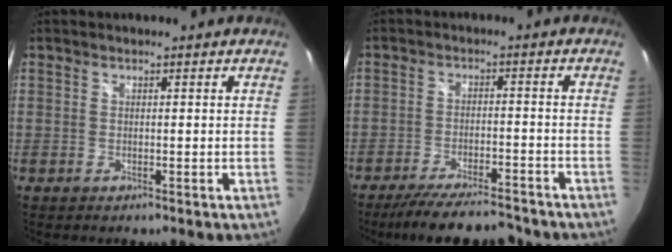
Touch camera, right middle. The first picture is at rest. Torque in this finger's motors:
{"motor_torque": [1.36, -0.78, 0.14, 0.08]}